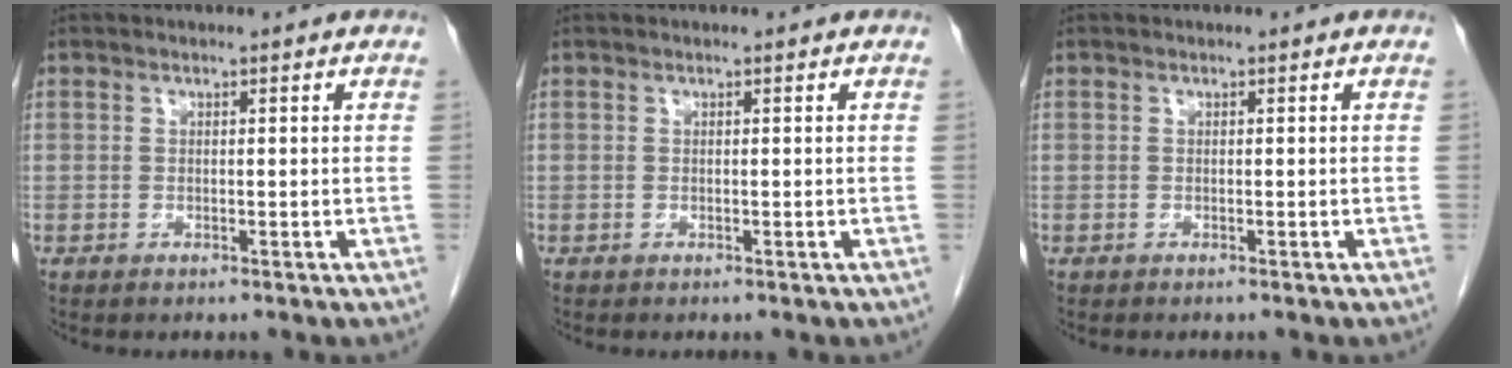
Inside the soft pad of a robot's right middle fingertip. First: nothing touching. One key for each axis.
{"total": 0.0}
{"total": 0.0}